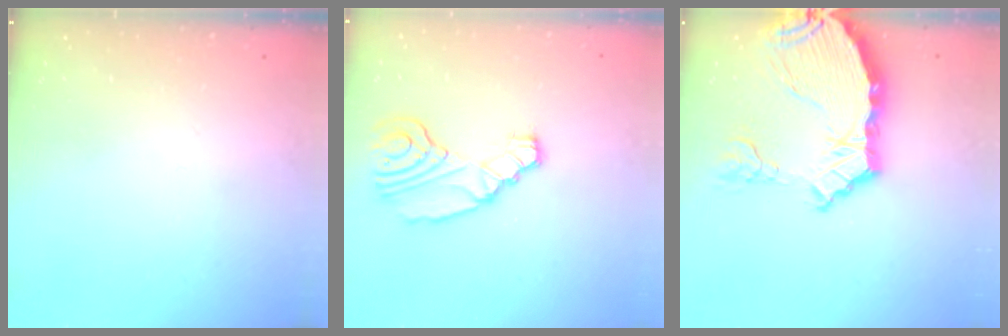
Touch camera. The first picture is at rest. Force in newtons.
{"total": 10.1, "press": 10.0, "slide": 1.2}
{"total": 9.3, "press": 8.8, "slide": 3.1}